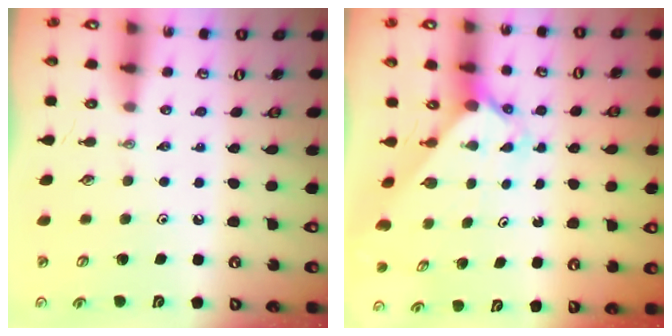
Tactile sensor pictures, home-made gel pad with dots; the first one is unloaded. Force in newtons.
{"total": 2.4, "press": 2.3, "slide": 0.3}